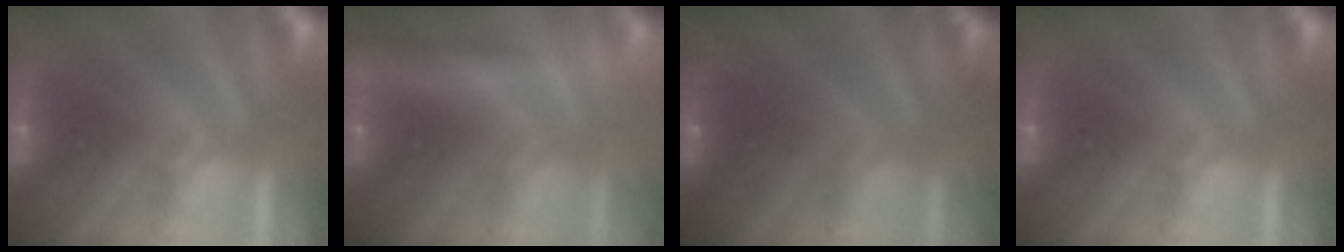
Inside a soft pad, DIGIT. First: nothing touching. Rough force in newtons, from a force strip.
{"total": 2.3}
{"total": 1.9}
{"total": 0.0}